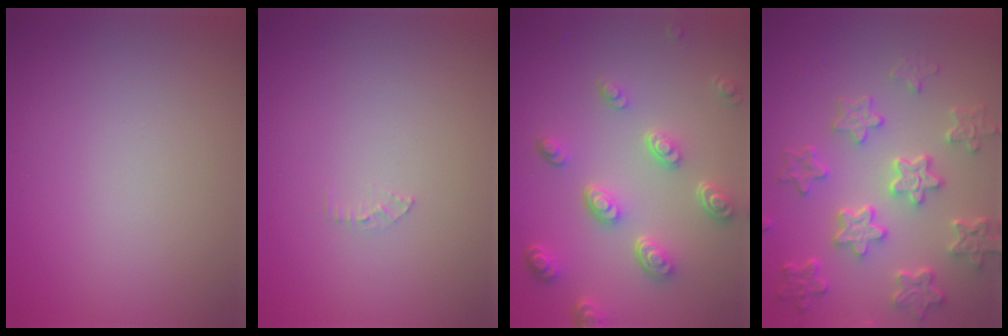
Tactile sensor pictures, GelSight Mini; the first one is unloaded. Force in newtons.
{"total": 0.7, "press": 0.7, "slide": 0.1}
{"total": 4.8, "press": 3.7, "slide": 3.0}
{"total": 6.5, "press": 4.9, "slide": 4.3}